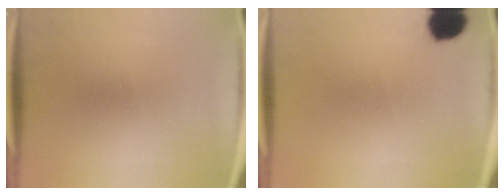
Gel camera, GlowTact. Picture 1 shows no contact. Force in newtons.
{"total": 7.0}